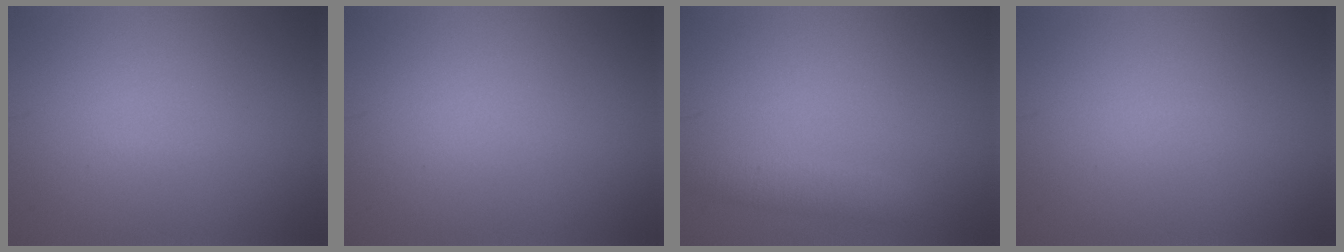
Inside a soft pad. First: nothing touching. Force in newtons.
{"total": 0.0}
{"total": 1.6, "press": 1.6, "slide": 0.0}
{"total": 0.0}